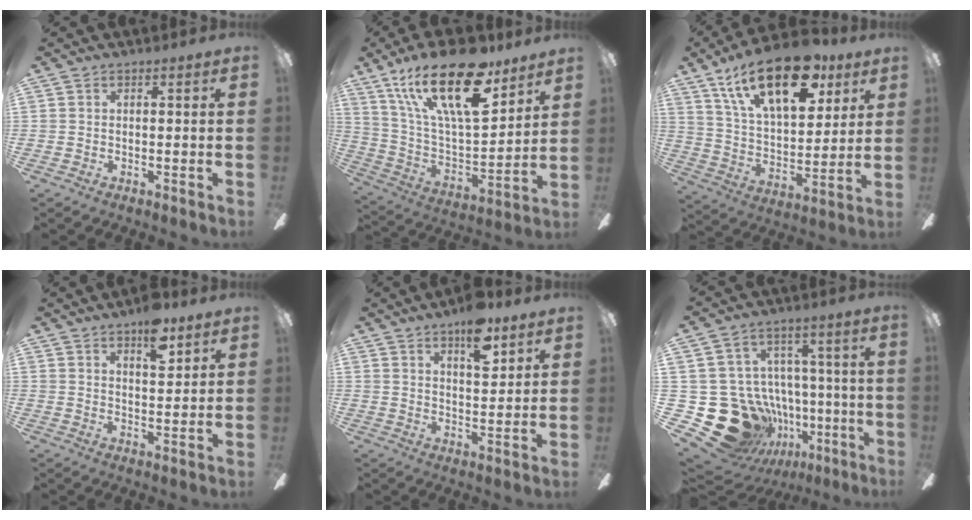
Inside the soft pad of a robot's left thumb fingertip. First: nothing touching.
{"total": 26.2, "force": [15.9, 10.2, 18.1], "torque": [-0.336, -0.088, 0.272]}
{"total": 23.2, "force": [13.4, 11.2, 15.3], "torque": [-0.247, -0.056, 0.231]}
{"total": 8.2, "force": [5.6, 3.0, 5.2], "torque": [-0.065, -0.029, 0.091]}
{"total": 9.9, "force": [6.7, 3.7, 6.2], "torque": [-0.080, -0.033, 0.109]}
{"total": 23.0, "force": [-8.5, 18.7, 10.5], "torque": [-0.199, 0.042, -0.076]}